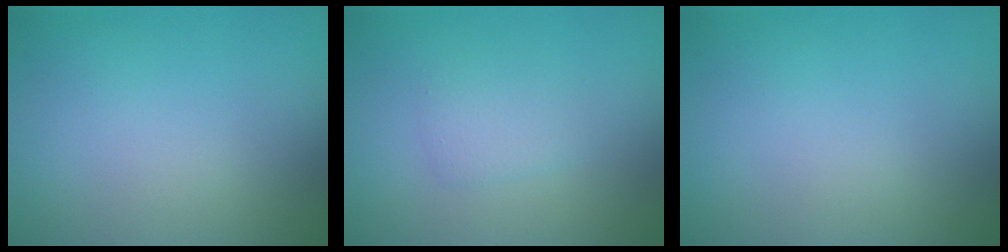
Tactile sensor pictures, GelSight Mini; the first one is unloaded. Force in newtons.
{"total": 1.5, "press": 1.5, "slide": 0.1}
{"total": 0.0}